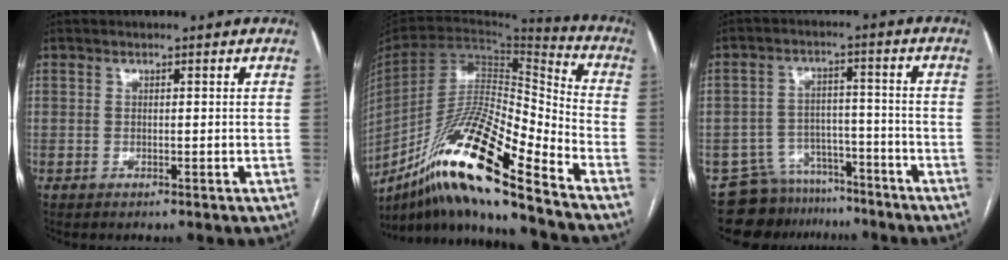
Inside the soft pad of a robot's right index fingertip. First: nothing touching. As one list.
[{"total": 21.9, "force": [-14.8, 1.4, 16.1], "torque": [-0.310, -0.025, -0.274]}, {"total": 9.3, "force": [-7.9, 4.9, 0.1], "torque": [0.006, 0.037, -0.124]}]